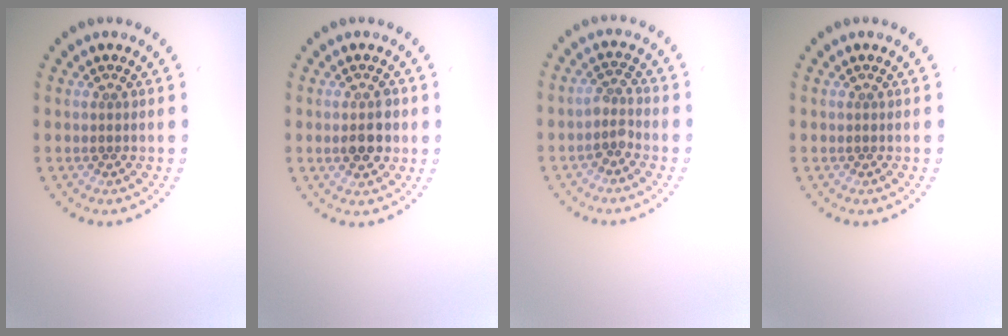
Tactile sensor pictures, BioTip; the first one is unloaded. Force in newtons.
{"total": 2.9, "press": 2.9, "slide": 0.2}
{"total": 1.8, "press": 1.3, "slide": 1.2}
{"total": 0.0}